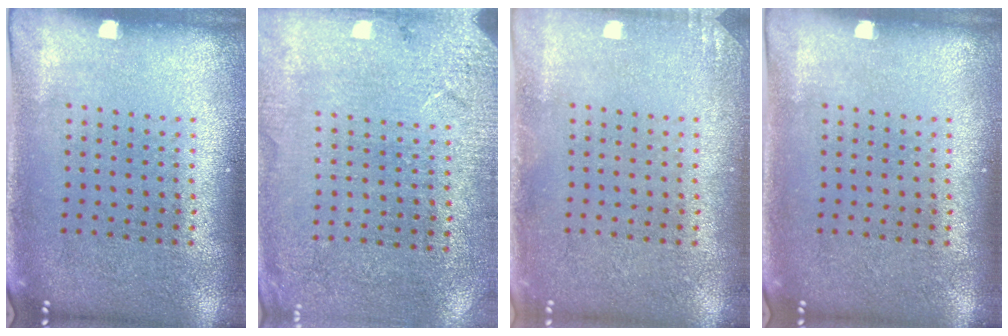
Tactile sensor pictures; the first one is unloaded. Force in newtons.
{"total": 2.6, "press": 2.5, "slide": 0.5}
{"total": 1.1, "press": 1.1, "slide": 0.1}
{"total": 0.0}